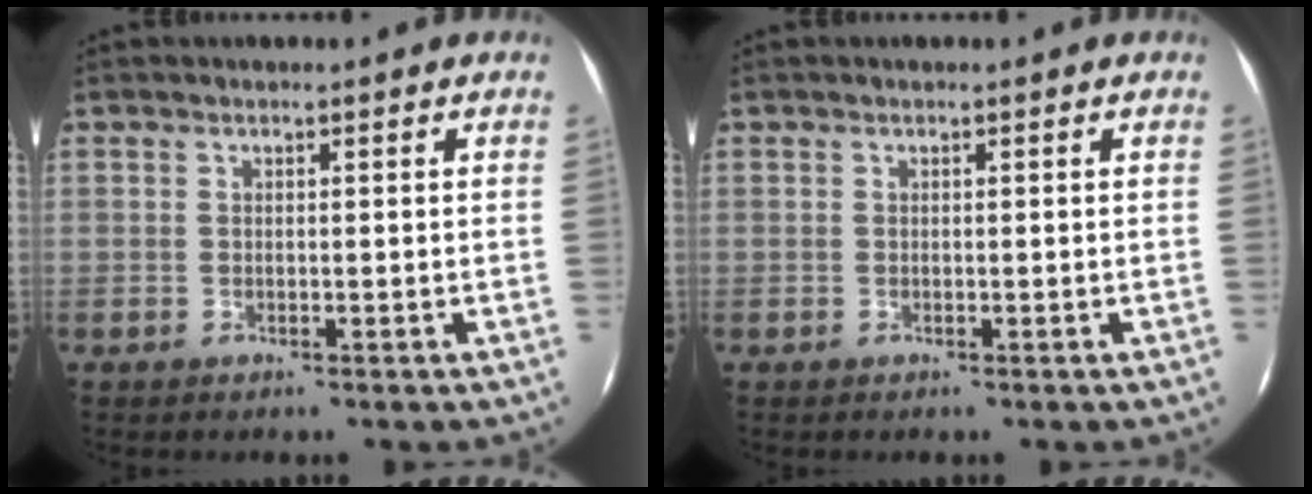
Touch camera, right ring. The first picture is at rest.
{"total": 0.0}